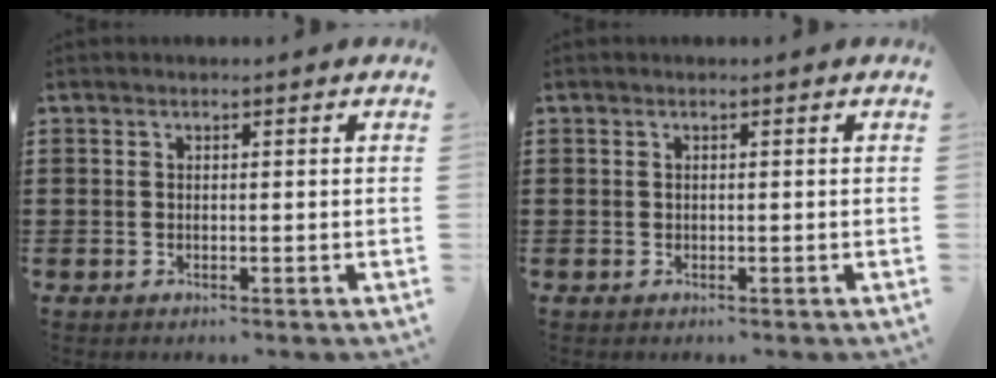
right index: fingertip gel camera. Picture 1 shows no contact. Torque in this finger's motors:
{"motor_torque": [-0.30, 0.37, 0.00, 0.00]}